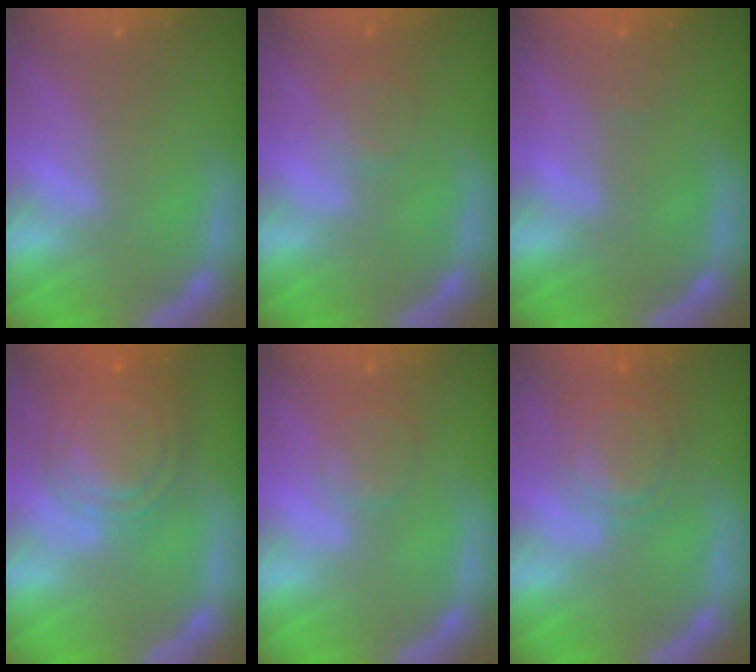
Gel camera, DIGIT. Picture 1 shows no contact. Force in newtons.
{"total": 2.0}
{"total": 1.0}
{"total": 9.1}
{"total": 2.4}
{"total": 5.6}